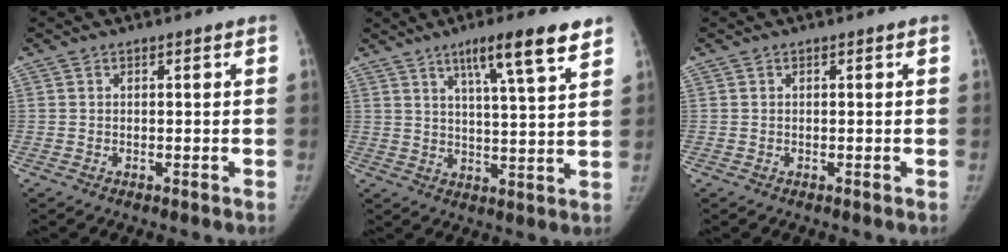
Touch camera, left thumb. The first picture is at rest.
{"total": 11.5, "force": [7.2, 1.3, 8.8], "torque": [-0.131, -0.031, 0.111]}
{"total": 0.0}